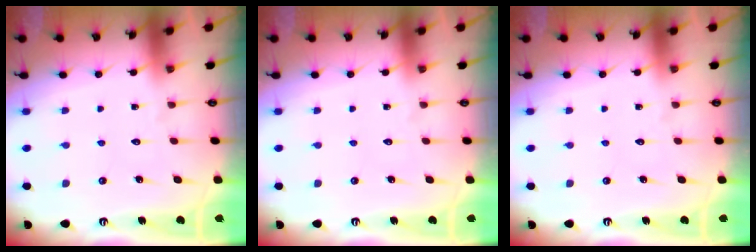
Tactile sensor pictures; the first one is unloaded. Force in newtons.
{"total": 0.0}
{"total": 0.0}